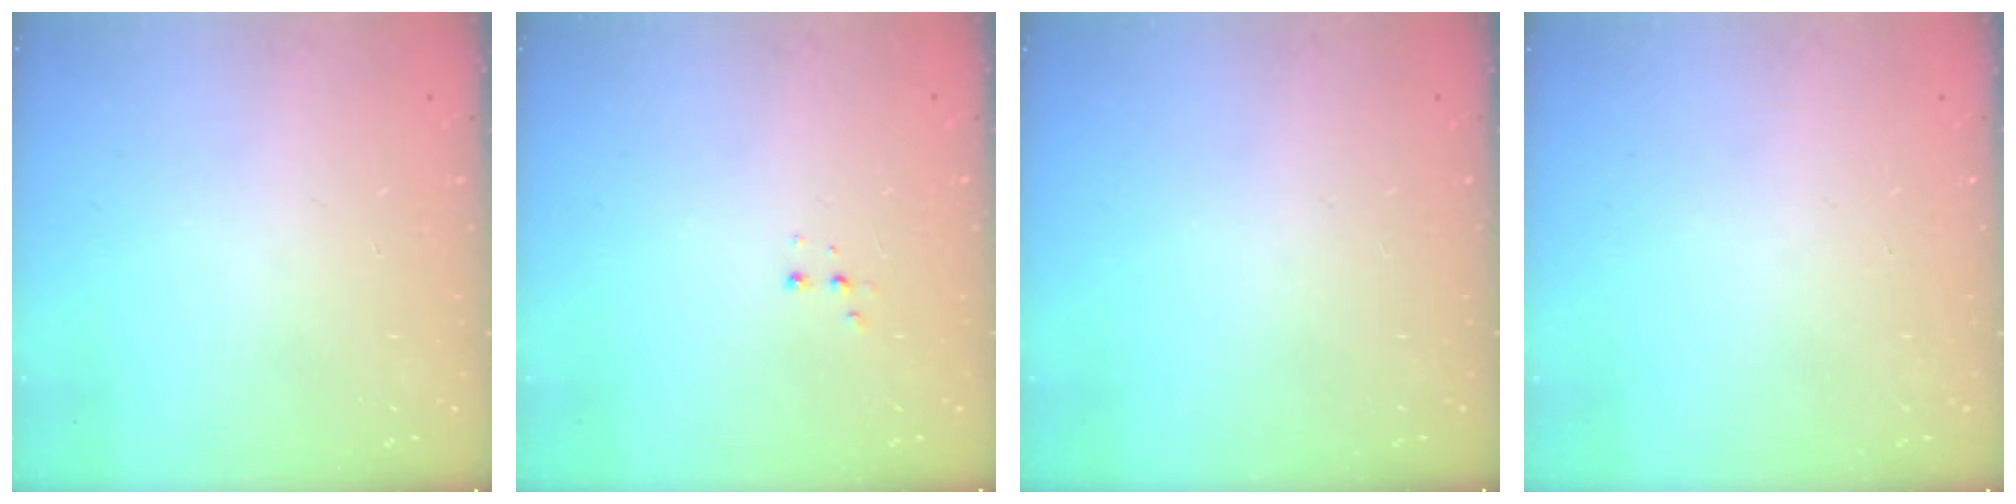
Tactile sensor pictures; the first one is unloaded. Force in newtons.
{"total": 3.0, "press": 2.9, "slide": 0.7}
{"total": 0.0}
{"total": 0.0}